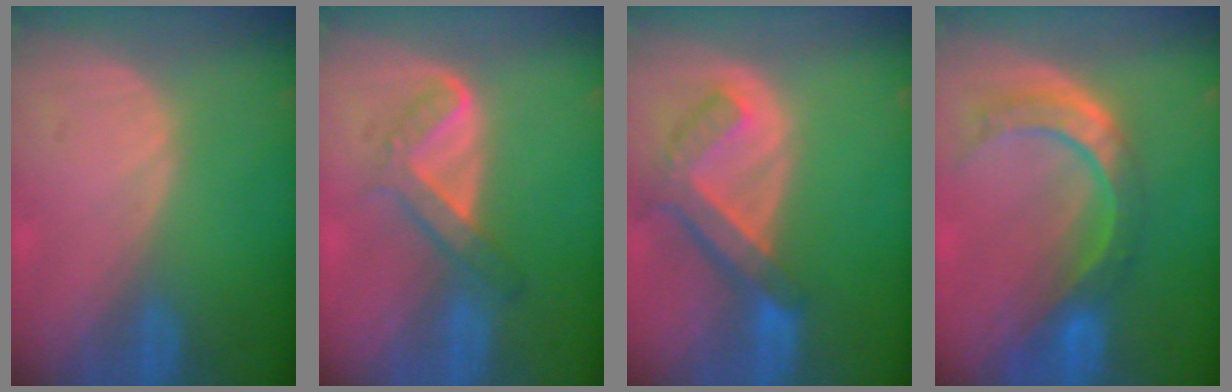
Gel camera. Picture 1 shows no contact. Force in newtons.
{"total": 4.9, "press": 4.8, "slide": 1.0}
{"total": 7.6, "press": 6.6, "slide": 3.8}
{"total": 8.6, "press": 7.2, "slide": 4.8}